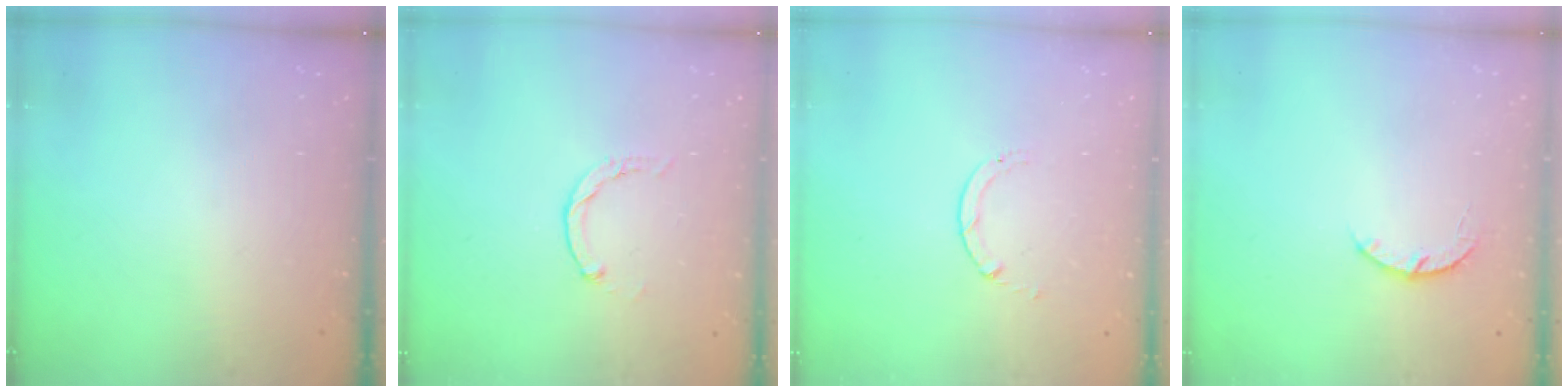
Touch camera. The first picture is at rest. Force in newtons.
{"total": 0.0}
{"total": 0.7, "press": 0.7, "slide": 0.1}
{"total": 4.0, "press": 4.0, "slide": 0.5}